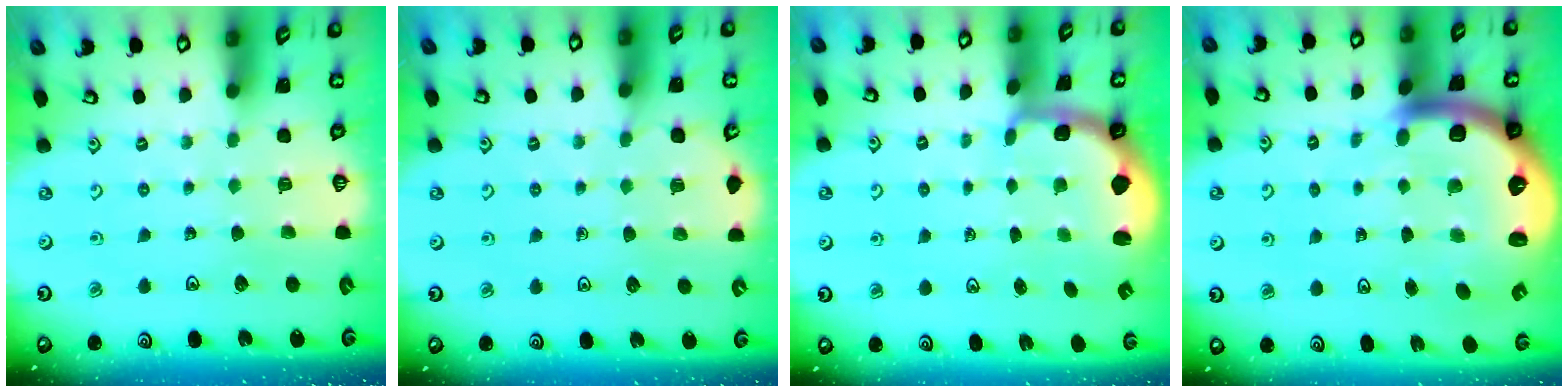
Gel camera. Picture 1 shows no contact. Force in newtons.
{"total": 5.1, "press": 4.6, "slide": 2.2}
{"total": 1.7, "press": 1.3, "slide": 1.0}
{"total": 11.2, "press": 10.9, "slide": 2.5}